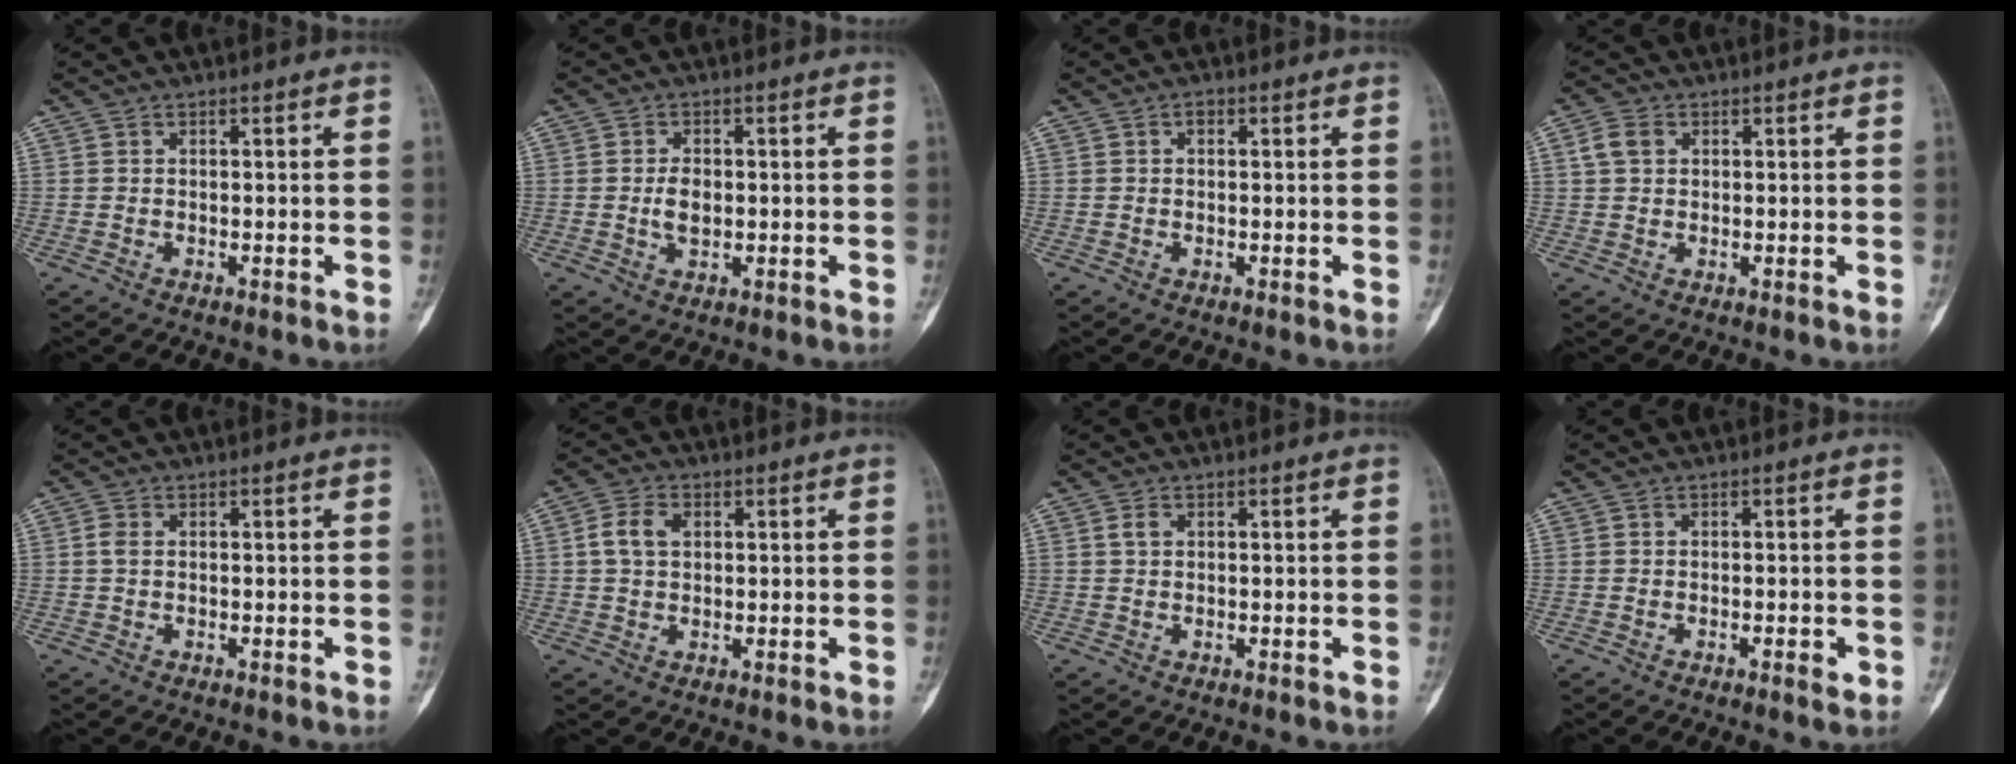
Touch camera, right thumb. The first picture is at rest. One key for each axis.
{"total": 3.5, "fx": -0.2, "fy": 2.2, "fz": 2.8, "tx": -0.044, "ty": 0.001, "tz": -0.002}
{"total": 0.9, "fx": 0.2, "fy": 0.6, "fz": 0.6, "tx": -0.006, "ty": 0.003, "tz": 0.002}
{"total": 3.4, "fx": 1.0, "fy": 2.5, "fz": 2.0, "tx": -0.038, "ty": 0.006, "tz": 0.020}
{"total": 1.5, "fx": 0.1, "fy": 0.9, "fz": 1.2, "tx": -0.029, "ty": 0.002, "tz": 0.001}
{"total": 4.9, "fx": 1.0, "fy": 3.4, "fz": 3.4, "tx": -0.065, "ty": 0.009, "tz": 0.017}
{"total": 1.3, "fx": 0.5, "fy": 0.8, "fz": 0.9, "tx": -0.020, "ty": 0.004, "tz": 0.010}
{"total": 1.7, "fx": -0.7, "fy": 0.5, "fz": 1.5, "tx": -0.022, "ty": -0.001, "tz": -0.010}